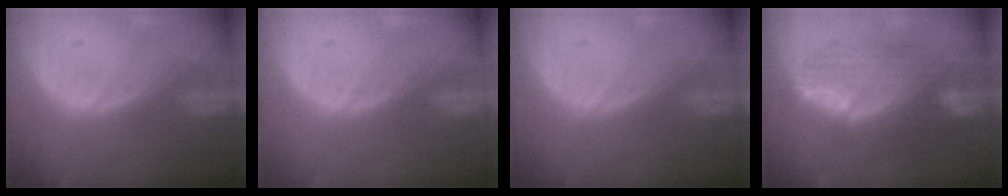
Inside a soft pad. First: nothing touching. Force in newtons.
{"total": 0.6, "press": 0.6, "slide": 0.1}
{"total": 0.0}
{"total": 8.6, "press": 8.6, "slide": 0.3}